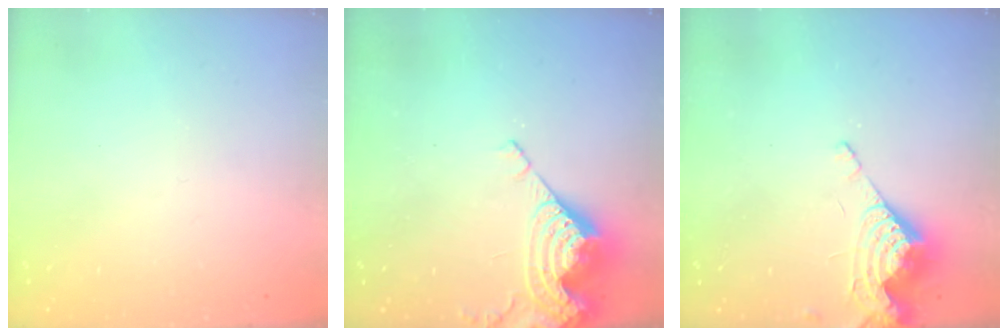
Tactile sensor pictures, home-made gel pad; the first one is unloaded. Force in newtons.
{"total": 11.9, "press": 11.9, "slide": 0.8}
{"total": 8.7, "press": 8.6, "slide": 0.2}